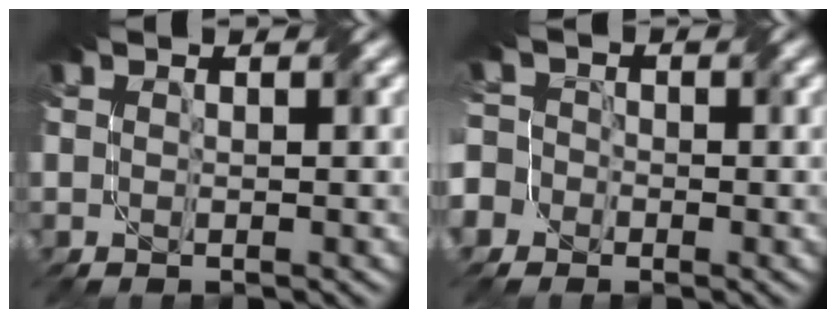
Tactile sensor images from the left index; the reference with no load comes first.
{"total": 5.7, "force": [-3.3, 4.4, 1.4], "torque": [-0.030, 0.003, -0.073]}